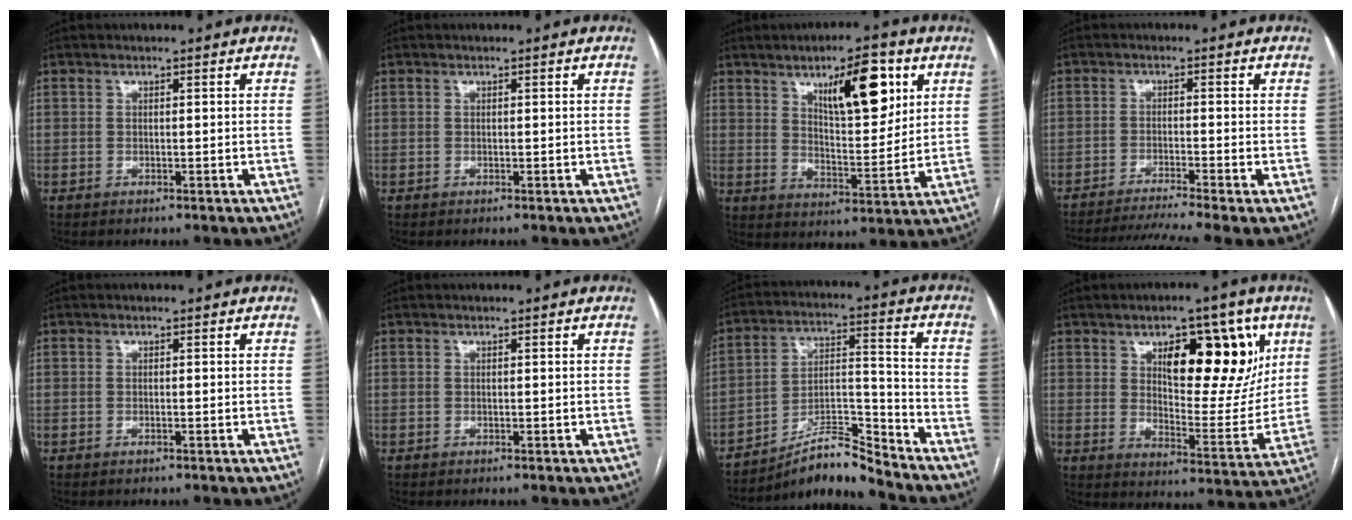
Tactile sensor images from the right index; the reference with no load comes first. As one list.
[{"total": 0.0}, {"total": 12.5, "force": [6.0, 3.7, 10.3], "torque": [-0.156, 0.001, 0.099]}, {"total": 9.0, "force": [-7.5, -1.6, 4.8], "torque": [-0.070, -0.012, -0.119]}, {"total": 0.0}, {"total": 0.0}, {"total": 9.3, "force": [-8.9, 0.3, 2.7], "torque": [-0.047, 0.031, -0.157]}, {"total": 15.3, "force": [6.8, 6.0, 12.4], "torque": [-0.157, 0.006, 0.106]}]